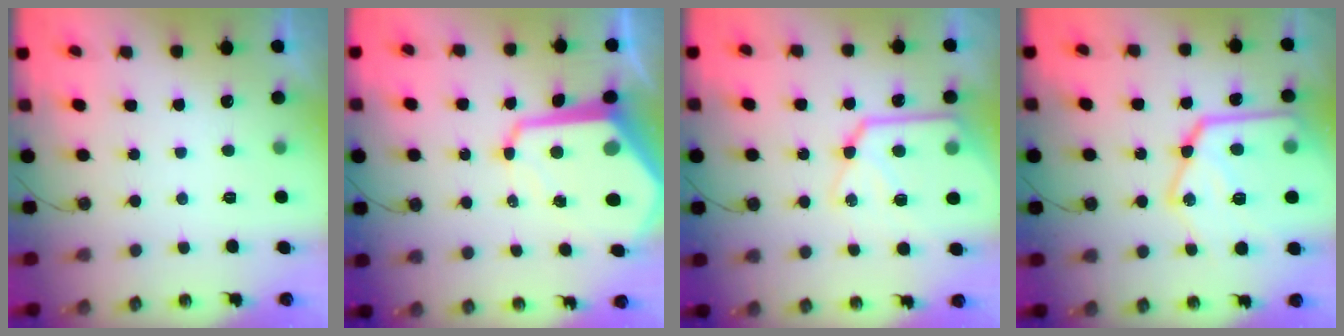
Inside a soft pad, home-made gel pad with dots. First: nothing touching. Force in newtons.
{"total": 16.0, "press": 15.9, "slide": 1.4}
{"total": 18.1, "press": 18.0, "slide": 1.7}
{"total": 24.8, "press": 24.7, "slide": 2.6}